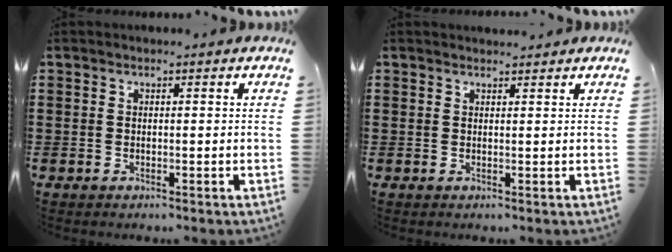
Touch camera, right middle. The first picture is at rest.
{"total": 1.0, "force": [1.0, 0.1, 0.1], "torque": [0.004, -0.002, 0.016]}